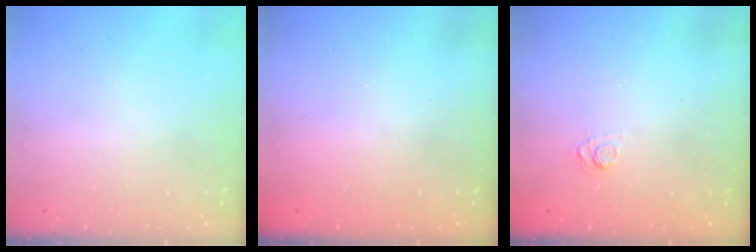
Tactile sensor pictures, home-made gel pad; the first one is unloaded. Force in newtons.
{"total": 2.4, "press": 2.3, "slide": 0.8}
{"total": 2.4, "press": 2.0, "slide": 1.3}